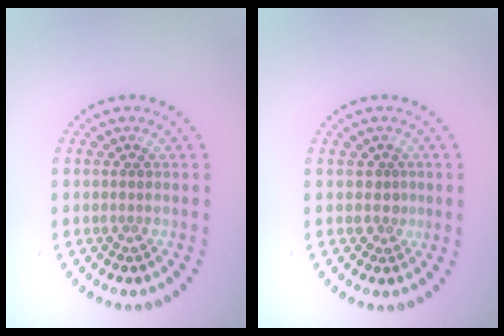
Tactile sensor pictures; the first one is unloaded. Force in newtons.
{"total": 1.0, "press": 0.6, "slide": 0.7}